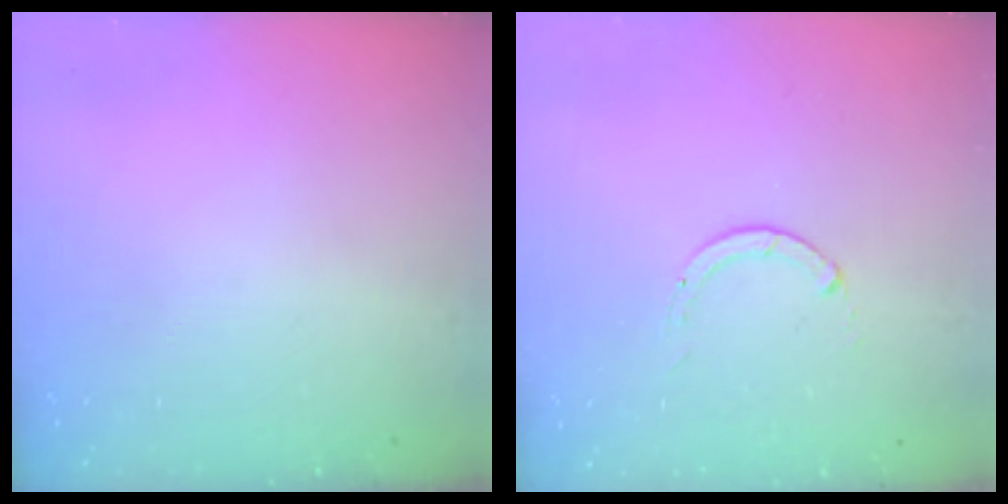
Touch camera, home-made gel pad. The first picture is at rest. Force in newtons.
{"total": 0.0}